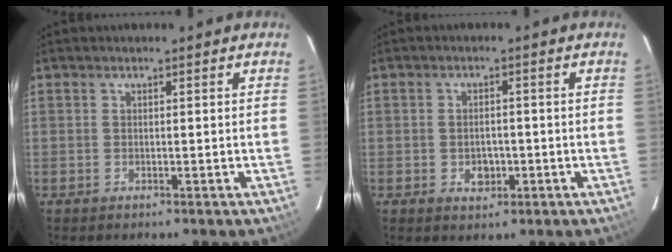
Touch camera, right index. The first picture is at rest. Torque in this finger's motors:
{"motor_torque": [-0.04, 0.01, 0.01, 0.00]}